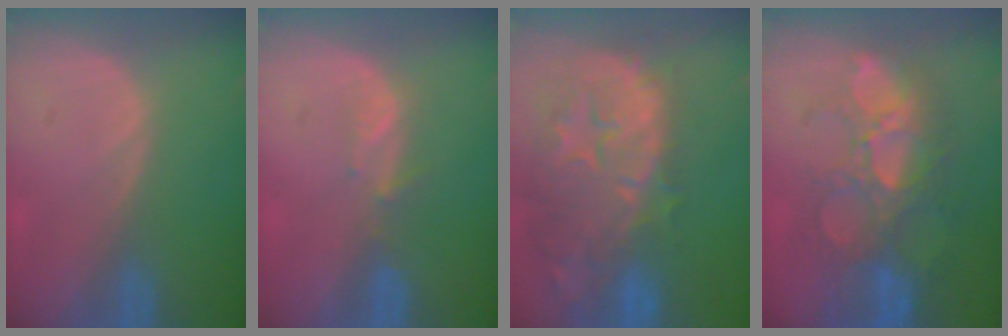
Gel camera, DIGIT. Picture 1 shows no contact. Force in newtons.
{"total": 1.9, "press": 1.8, "slide": 0.7}
{"total": 15.0, "press": 11.9, "slide": 9.0}
{"total": 11.0, "press": 9.5, "slide": 5.5}